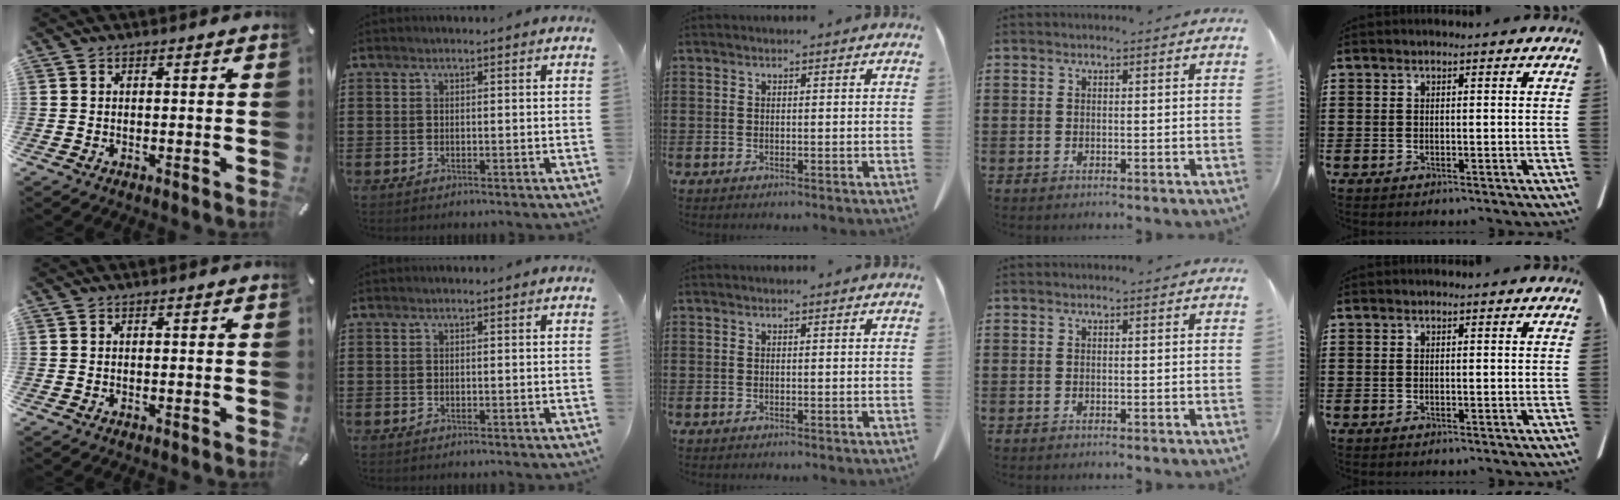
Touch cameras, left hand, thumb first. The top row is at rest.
{}